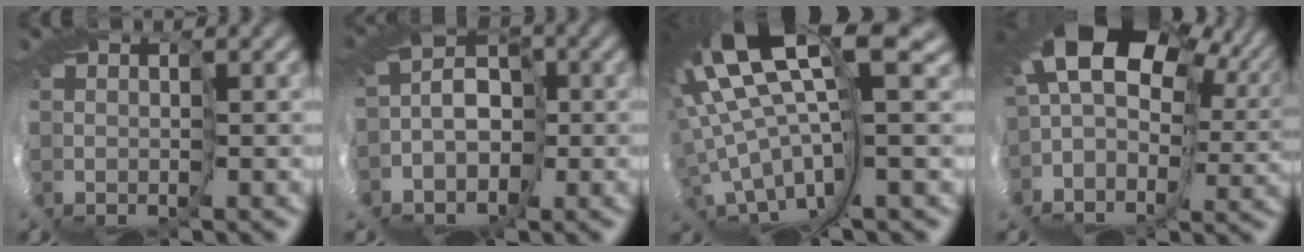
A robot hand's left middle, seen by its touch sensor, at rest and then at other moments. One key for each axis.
{"total": 4.0, "fx": -2.3, "fy": 2.9, "fz": 1.6, "tx": -0.042, "ty": 0.020, "tz": -0.060}
{"total": 9.7, "fx": 2.8, "fy": 0.6, "fz": 9.2, "tx": -0.227, "ty": 0.008, "tz": 0.067}
{"total": 12.2, "fx": 2.8, "fy": 6.0, "fz": 10.2, "tx": -0.196, "ty": 0.008, "tz": 0.061}